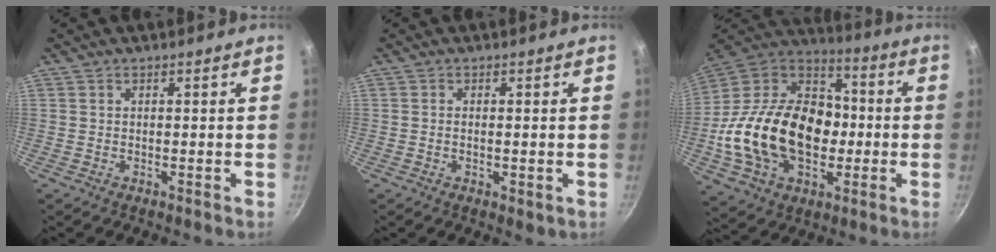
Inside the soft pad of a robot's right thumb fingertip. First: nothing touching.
{"total": 2.2, "force": [-0.4, 0.8, 2.0], "torque": [-0.032, -0.005, -0.006]}
{"total": 28.0, "force": [-3.6, 19.3, 19.9], "torque": [-0.330, 0.045, -0.063]}